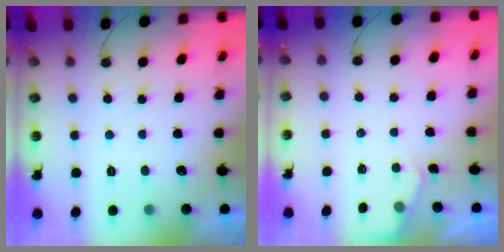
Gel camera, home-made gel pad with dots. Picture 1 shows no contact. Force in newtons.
{"total": 3.0, "press": 2.9, "slide": 0.5}